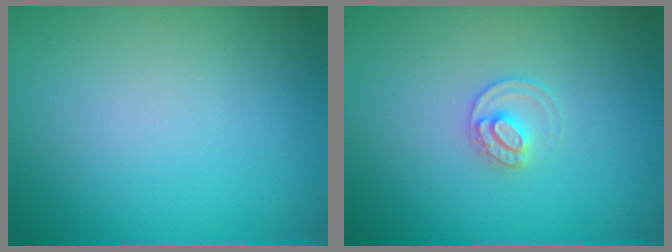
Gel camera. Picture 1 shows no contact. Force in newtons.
{"total": 1.7, "press": 1.7, "slide": 0.1}